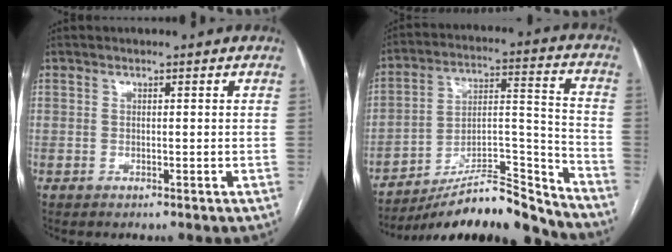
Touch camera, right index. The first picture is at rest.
{"total": 18.5, "force": [-17.4, 1.9, 5.7], "torque": [-0.086, 0.043, -0.282]}